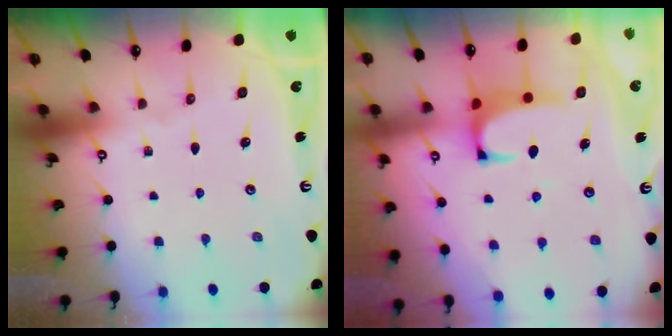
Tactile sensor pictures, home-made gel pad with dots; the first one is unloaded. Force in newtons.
{"total": 1.4, "press": 1.3, "slide": 0.6}